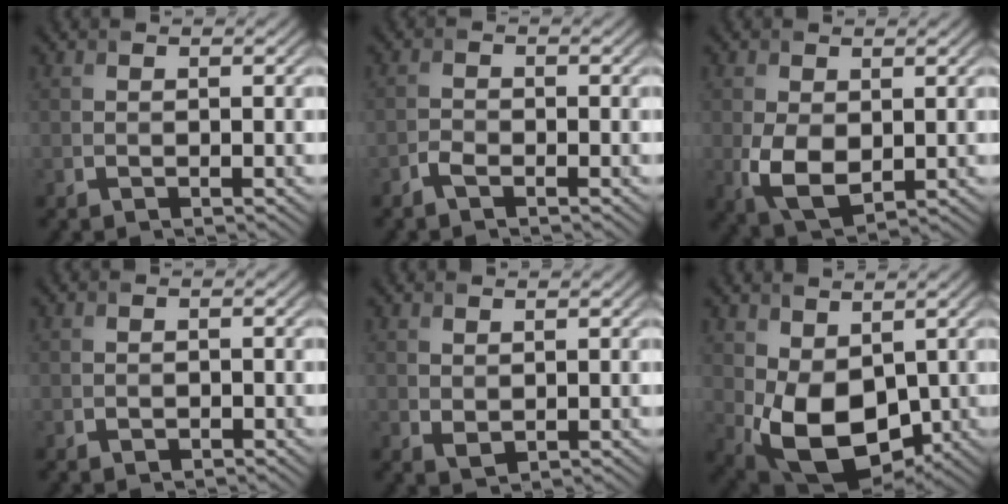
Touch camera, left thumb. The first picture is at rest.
{"total": 1.5, "force": [-1.1, 0.5, 0.8], "torque": [-0.020, 0.001, -0.027]}
{"total": 5.7, "force": [-0.4, 3.7, 4.4], "torque": [-0.105, -0.015, -0.001]}
{"total": 0.7, "force": [-0.5, 0.4, 0.3], "torque": [-0.003, -0.003, -0.007]}
{"total": 1.3, "force": [0.7, 0.7, 0.8], "torque": [-0.020, -0.006, 0.018]}
{"total": 9.9, "force": [0.0, 6.4, 7.6], "torque": [-0.169, -0.023, 0.002]}